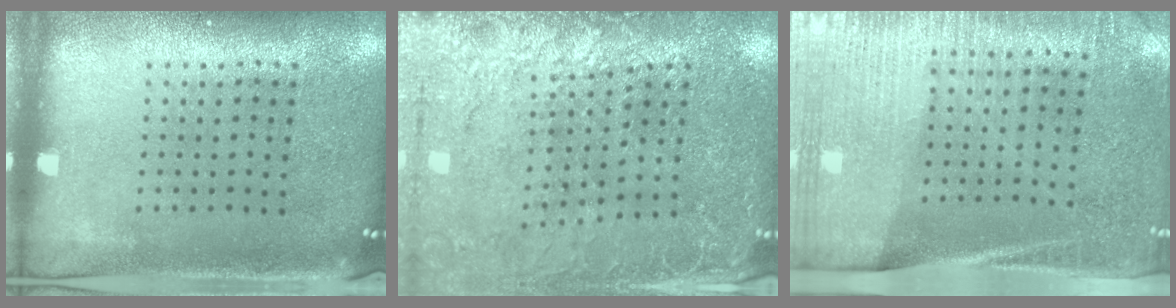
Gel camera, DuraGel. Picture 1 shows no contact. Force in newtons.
{"total": 2.9, "press": 2.8, "slide": 0.4}
{"total": 3.1, "press": 2.8, "slide": 1.3}